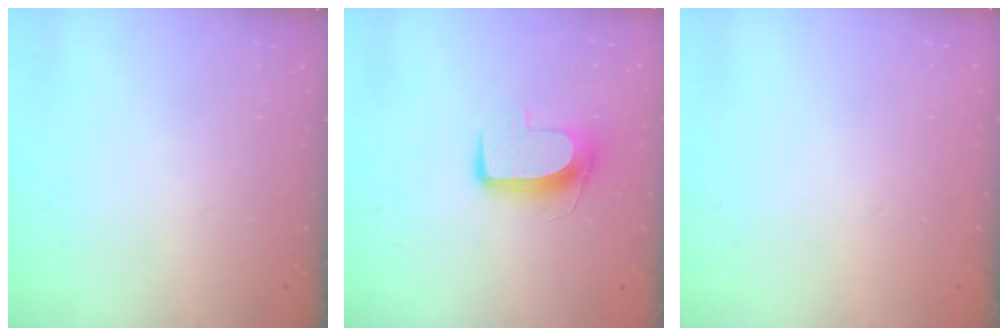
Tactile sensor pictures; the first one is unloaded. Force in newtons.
{"total": 9.5, "press": 9.5, "slide": 0.3}
{"total": 0.0}